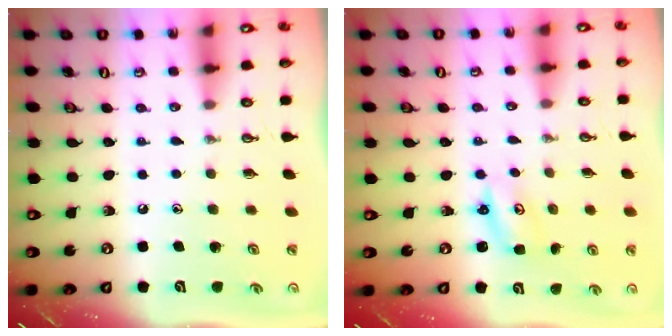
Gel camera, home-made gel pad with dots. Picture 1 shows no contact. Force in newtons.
{"total": 2.6, "press": 2.5, "slide": 0.3}